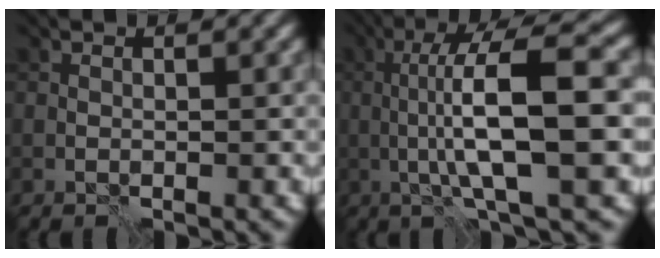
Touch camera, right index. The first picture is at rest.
{"total": 10.1, "force": [-0.2, 2.1, 9.8], "torque": [-0.150, 0.020, -0.005]}